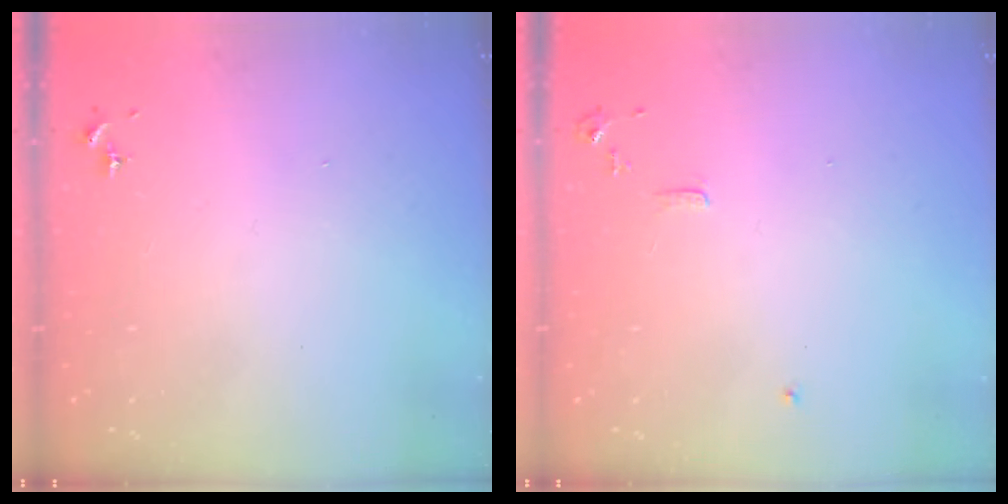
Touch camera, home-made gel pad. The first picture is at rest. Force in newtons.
{"total": 6.0, "press": 6.0, "slide": 0.7}